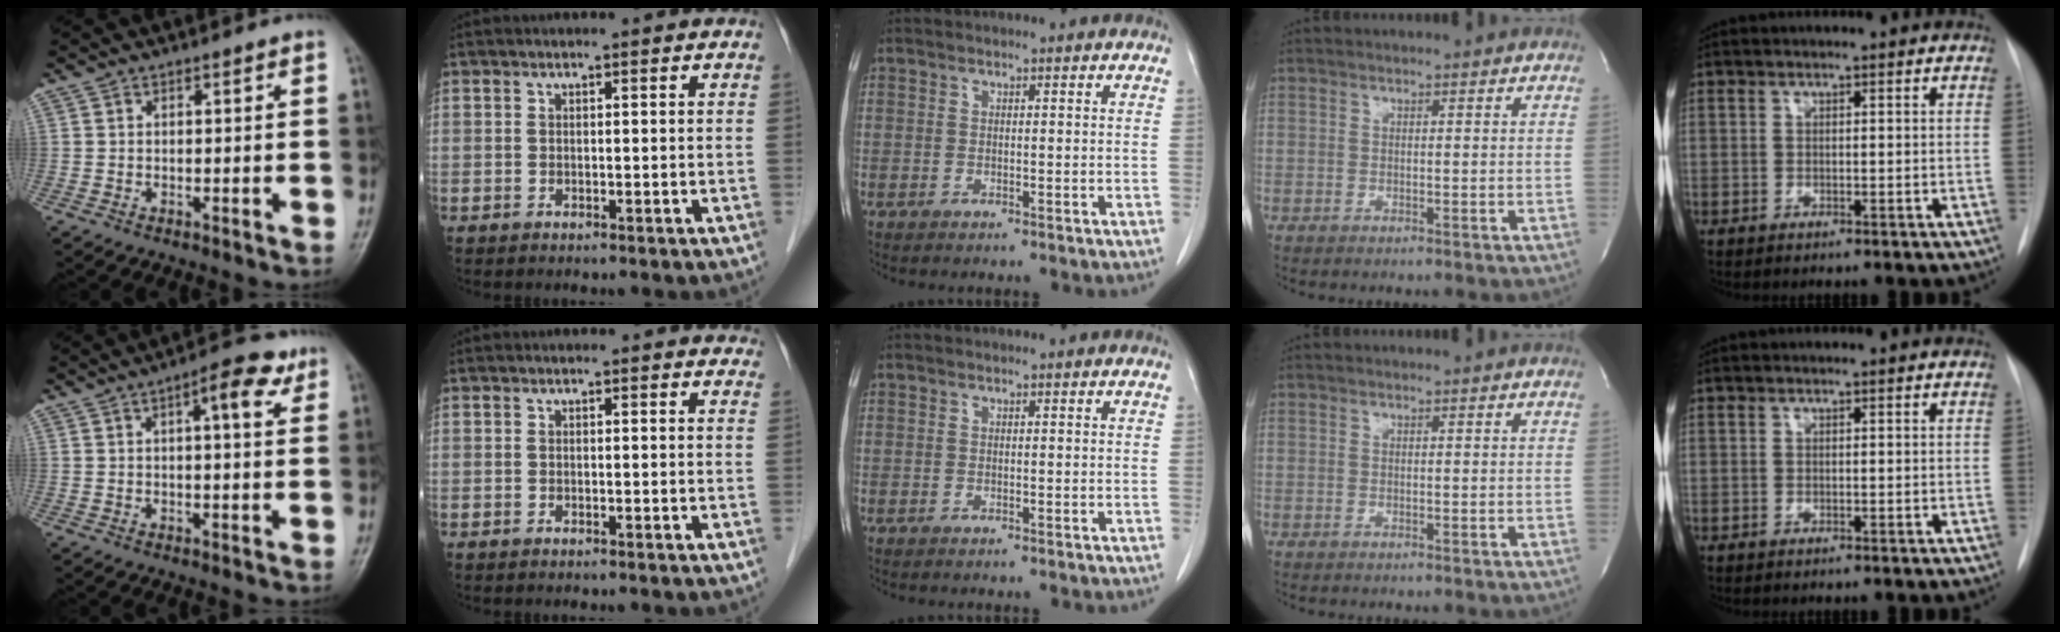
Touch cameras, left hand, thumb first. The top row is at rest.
{"thumb": {"total": 6.9, "force": [3.0, 2.3, 5.8], "torque": [-0.072, 0.002, 0.035]}, "index": {"total": 5.7, "force": [5.1, 1.7, 1.7], "torque": [-0.009, 0.008, 0.040]}}